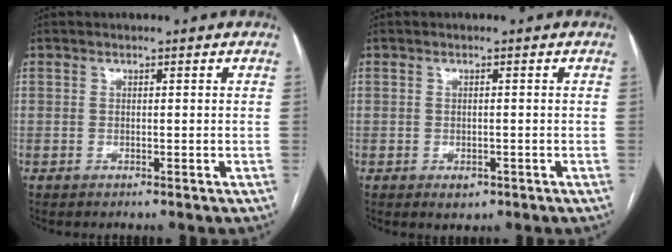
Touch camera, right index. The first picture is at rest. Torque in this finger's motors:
{"motor_torque": [-0.01, -0.03, 0.04, 0.00]}